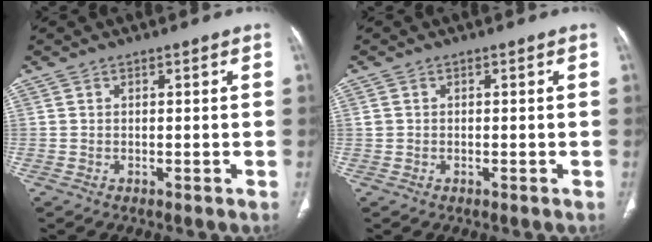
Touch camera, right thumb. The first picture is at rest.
{"total": 0.8, "force": [0.0, 0.7, 0.3], "torque": [-0.004, 0.002, 0.001]}